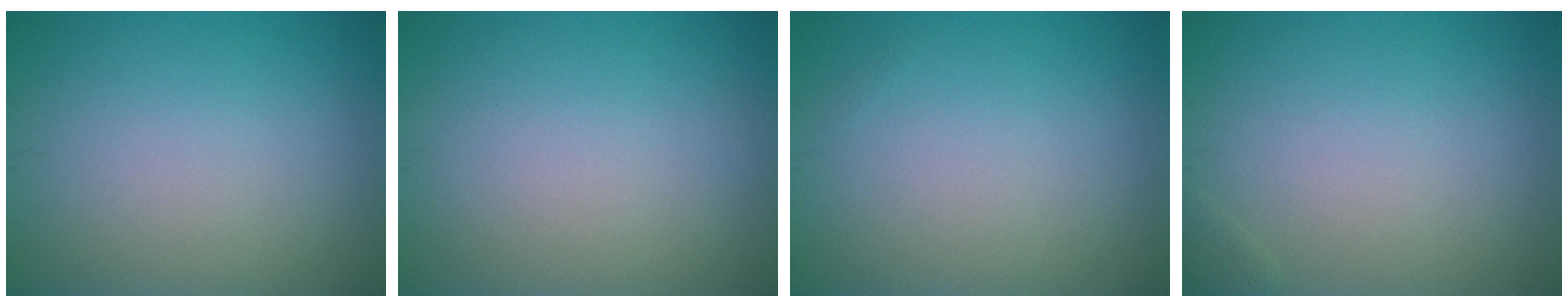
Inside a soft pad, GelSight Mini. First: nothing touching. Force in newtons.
{"total": 0.0}
{"total": 0.0}
{"total": 0.6, "press": 0.5, "slide": 0.1}